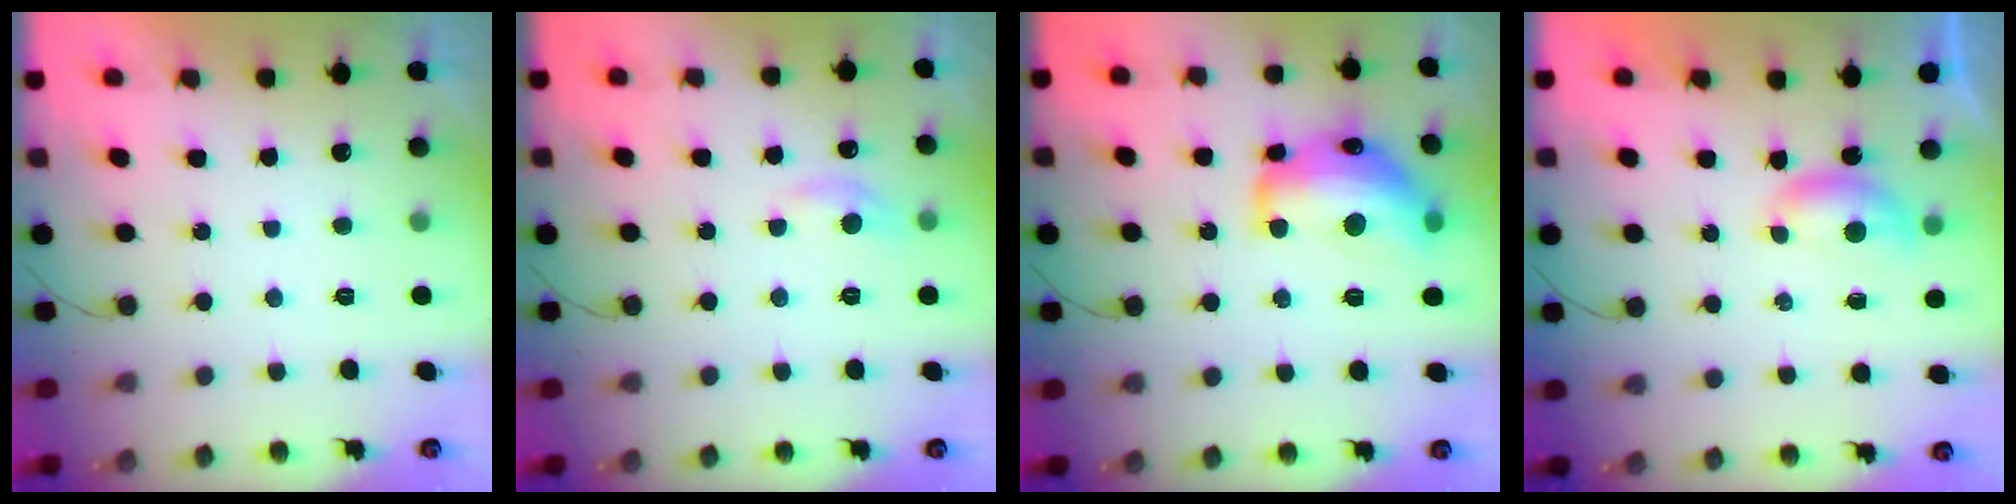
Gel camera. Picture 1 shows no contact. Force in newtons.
{"total": 6.6, "press": 6.6, "slide": 0.9}
{"total": 18.4, "press": 18.4, "slide": 0.6}
{"total": 4.8, "press": 4.7, "slide": 0.4}